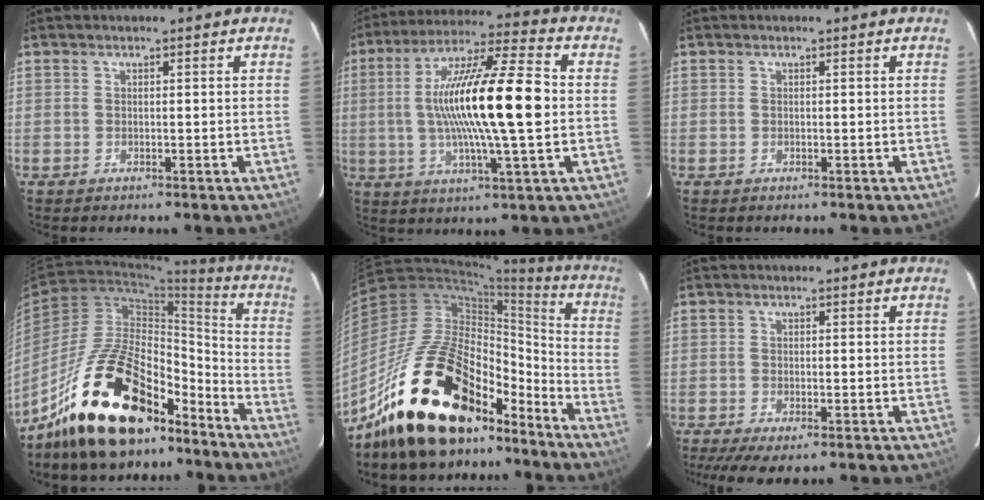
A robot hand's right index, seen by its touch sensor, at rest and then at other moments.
{"total": 19.4, "force": [0.2, 2.2, 19.3], "torque": [-0.349, 0.008, 0.000]}
{"total": 0.0}
{"total": 23.0, "force": [-16.6, 10.0, 12.3], "torque": [-0.218, 0.032, -0.268]}
{"total": 26.9, "force": [-18.8, 12.8, 14.5], "torque": [-0.263, 0.027, -0.298]}
{"total": 7.8, "force": [-5.7, 2.2, 4.9], "torque": [-0.113, -0.028, -0.095]}